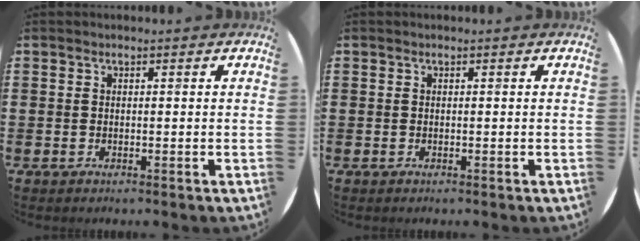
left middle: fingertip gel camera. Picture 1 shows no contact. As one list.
[{"total": 0.0}]